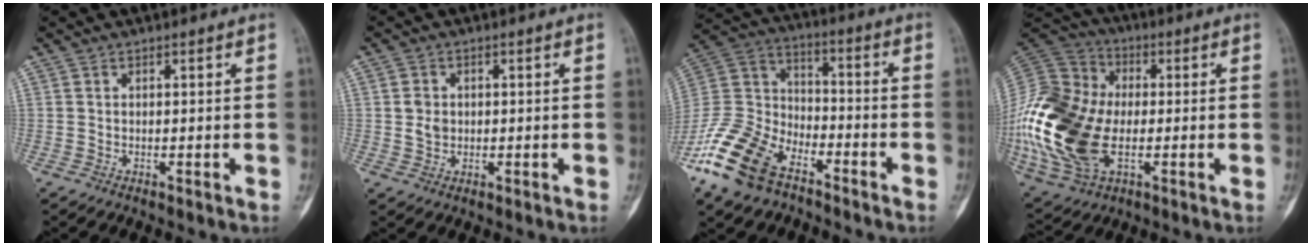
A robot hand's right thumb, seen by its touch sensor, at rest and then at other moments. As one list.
[{"total": 3.3, "force": [0.2, 2.8, 1.7], "torque": [-0.019, 0.001, 0.005]}, {"total": 17.5, "force": [-11.3, 9.6, 9.3], "torque": [-0.193, 0.057, -0.223]}, {"total": 26.5, "force": [-2.9, 17.1, 20.0], "torque": [-0.458, -0.007, -0.043]}]